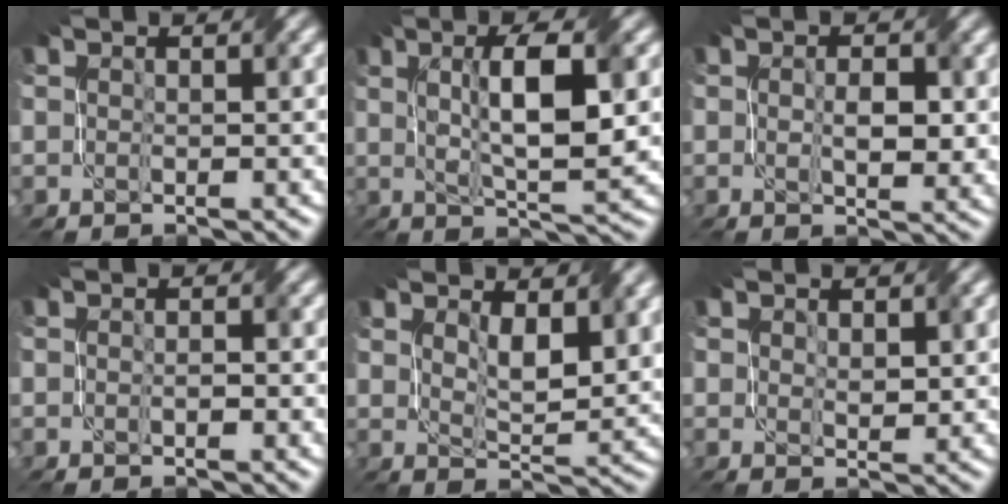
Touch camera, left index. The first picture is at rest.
{"total": 7.9, "force": [1.3, 1.9, 7.6], "torque": [-0.124, 0.005, 0.022]}
{"total": 3.5, "force": [0.1, 1.6, 3.1], "torque": [-0.056, -0.006, 0.006]}
{"total": 1.3, "force": [-0.2, 0.5, 1.1], "torque": [-0.019, -0.002, 0.000]}
{"total": 4.4, "force": [2.2, 1.7, 3.3], "torque": [-0.067, -0.009, 0.044]}
{"total": 1.9, "force": [1.1, 1.1, 1.2], "torque": [-0.024, -0.005, 0.023]}